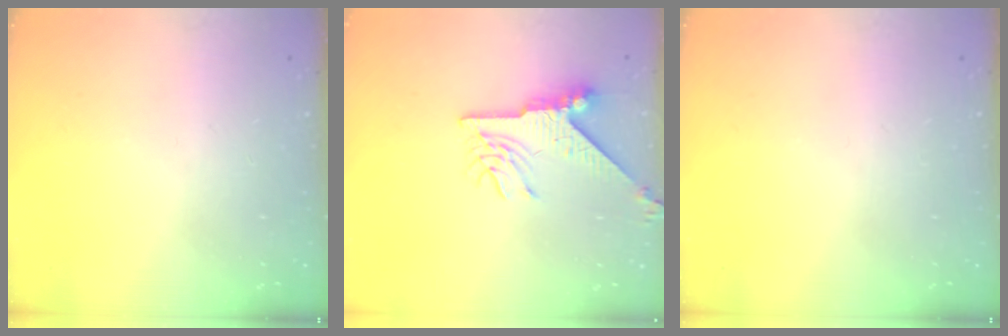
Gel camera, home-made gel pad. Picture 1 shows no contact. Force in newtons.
{"total": 8.3, "press": 8.3, "slide": 1.0}
{"total": 0.0}